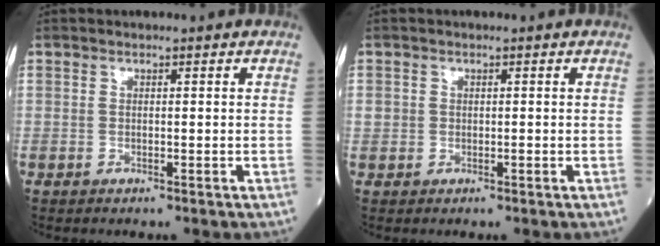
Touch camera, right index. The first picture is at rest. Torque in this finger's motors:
{"motor_torque": [0.02, 0.08, 0.00, 0.02]}